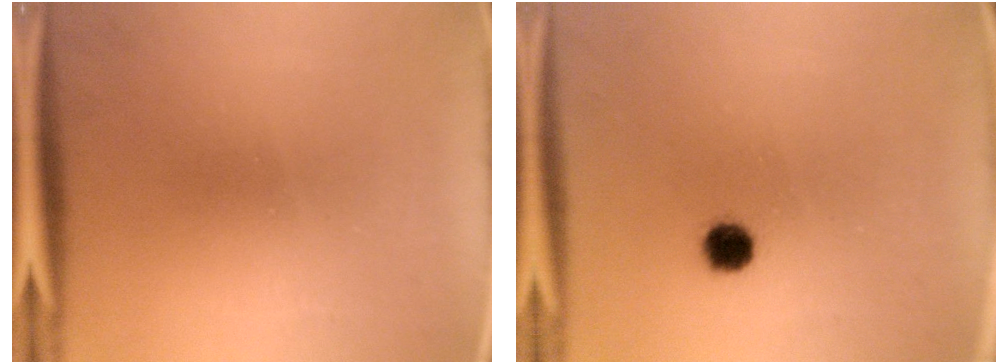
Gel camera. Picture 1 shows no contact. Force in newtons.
{"total": 3.7}